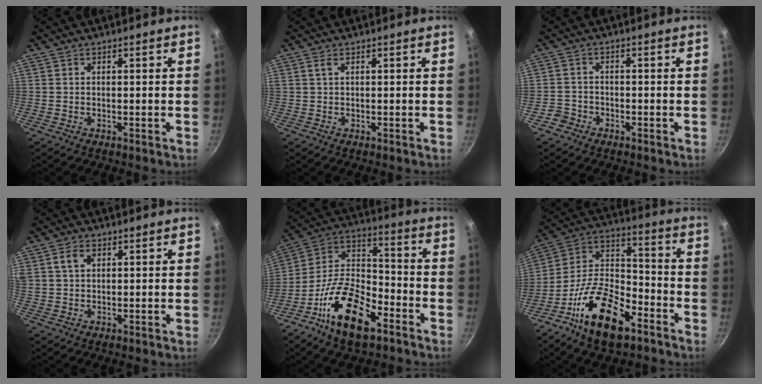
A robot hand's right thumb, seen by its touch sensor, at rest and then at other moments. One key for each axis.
{"total": 1.0, "fx": 0.5, "fy": 0.1, "fz": 0.9, "tx": -0.020, "ty": 0.003, "tz": 0.012}
{"total": 2.9, "fx": -2.0, "fy": 2.1, "fz": 0.3, "tx": 0.002, "ty": 0.027, "tz": -0.035}
{"total": 4.3, "fx": 1.7, "fy": 2.8, "fz": 2.8, "tx": -0.046, "ty": 0.006, "tz": 0.030}
{"total": 18.4, "fx": -9.7, "fy": 8.9, "fz": 12.9, "tx": -0.216, "ty": 0.063, "tz": -0.196}
{"total": 19.5, "fx": -10.5, "fy": 9.5, "fz": 13.4, "tx": -0.220, "ty": 0.067, "tz": -0.206}